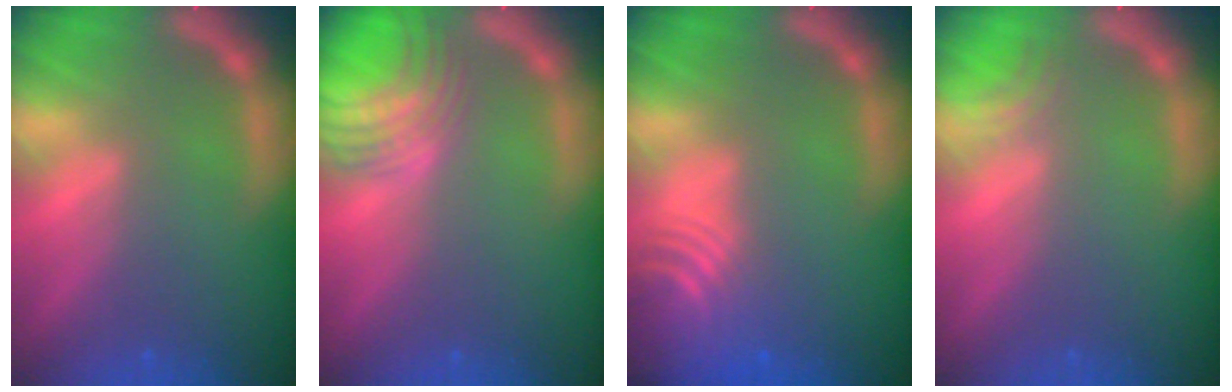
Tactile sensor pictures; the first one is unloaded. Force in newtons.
{"total": 7.0}
{"total": 8.6}
{"total": 1.5}